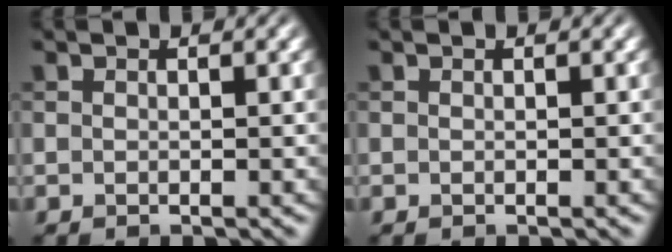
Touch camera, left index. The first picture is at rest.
{"total": 0.0}